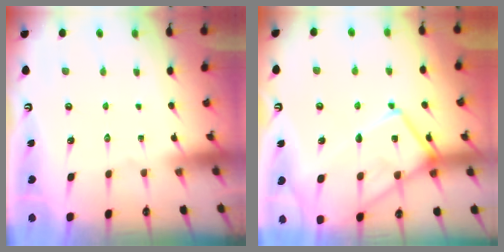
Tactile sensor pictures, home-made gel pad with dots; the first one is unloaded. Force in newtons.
{"total": 14.9, "press": 14.8, "slide": 1.4}